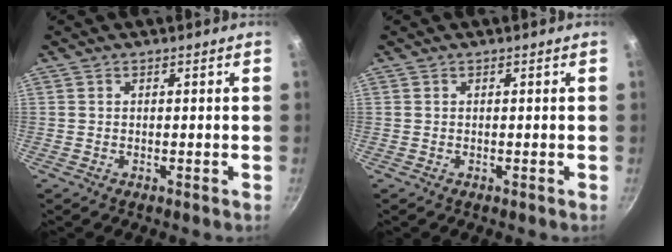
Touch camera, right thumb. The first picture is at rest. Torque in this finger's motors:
{"motor_torque": [0.00, 0.00, 0.00, 0.00, 0.00]}